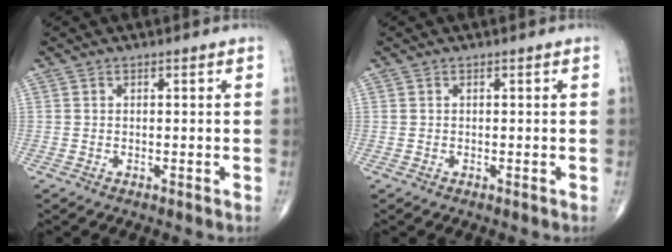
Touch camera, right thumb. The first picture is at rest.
{"total": 0.0}